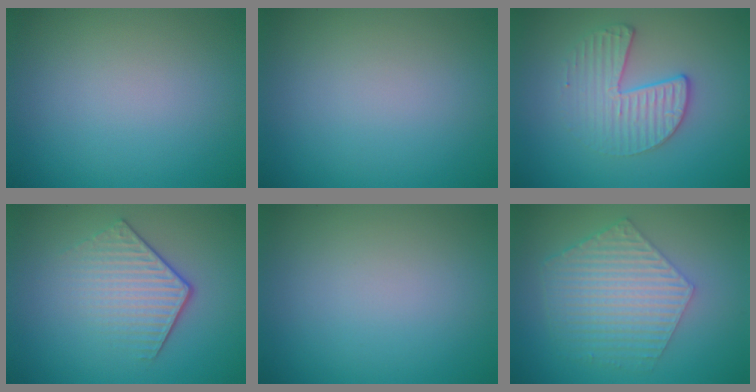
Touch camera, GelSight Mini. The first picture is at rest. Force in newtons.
{"total": 0.0}
{"total": 3.4, "press": 2.8, "slide": 1.8}
{"total": 4.2, "press": 3.0, "slide": 2.9}
{"total": 0.0}
{"total": 6.0, "press": 4.3, "slide": 4.1}